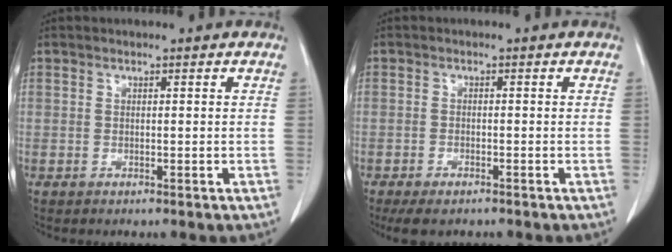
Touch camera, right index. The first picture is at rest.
{"total": 4.2, "force": [-3.3, 1.5, 2.2], "torque": [-0.033, -0.008, -0.047]}